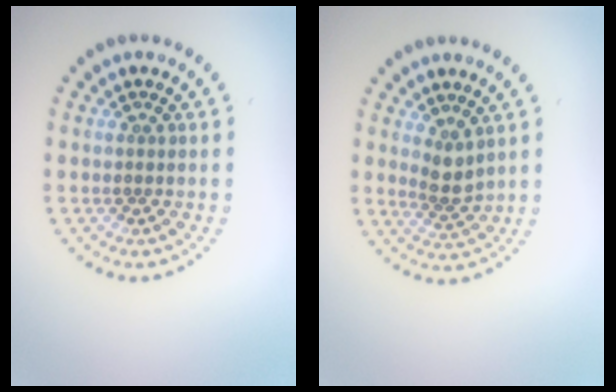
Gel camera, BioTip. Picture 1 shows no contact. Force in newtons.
{"total": 2.1, "press": 1.6, "slide": 1.3}